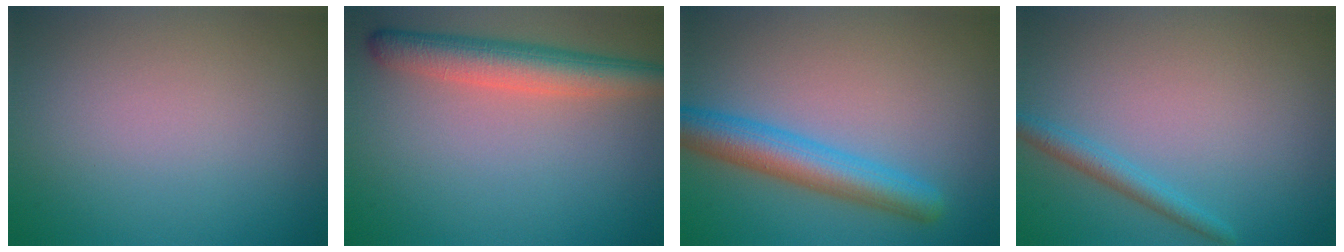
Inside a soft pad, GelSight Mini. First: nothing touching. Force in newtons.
{"total": 5.2, "press": 5.2, "slide": 0.2}
{"total": 5.1, "press": 5.1, "slide": 0.2}
{"total": 1.9, "press": 1.9, "slide": 0.2}